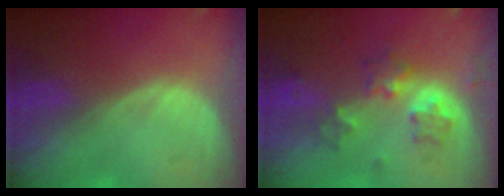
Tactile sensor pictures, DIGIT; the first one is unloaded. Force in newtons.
{"total": 6.4, "press": 5.7, "slide": 3.0}